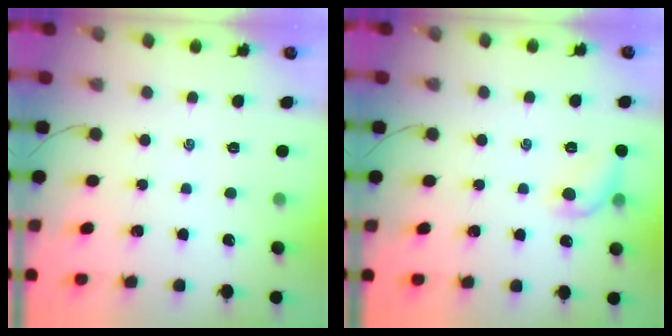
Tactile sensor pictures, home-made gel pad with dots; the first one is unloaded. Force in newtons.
{"total": 8.2, "press": 8.2, "slide": 0.8}